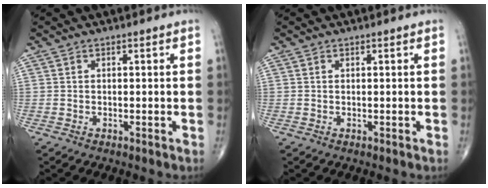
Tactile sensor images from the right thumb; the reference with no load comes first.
{"total": 0.0}